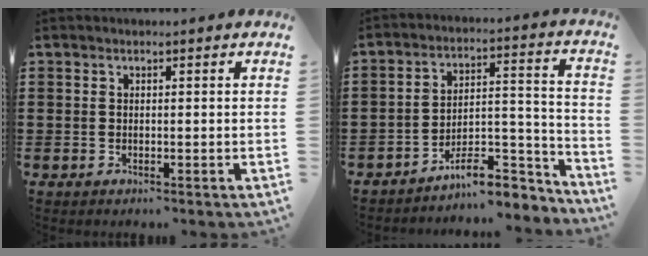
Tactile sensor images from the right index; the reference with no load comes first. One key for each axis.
{"total": 9.3, "fx": -7.8, "fy": 2.9, "fz": 4.1, "tx": -0.050, "ty": 0.030, "tz": -0.144}